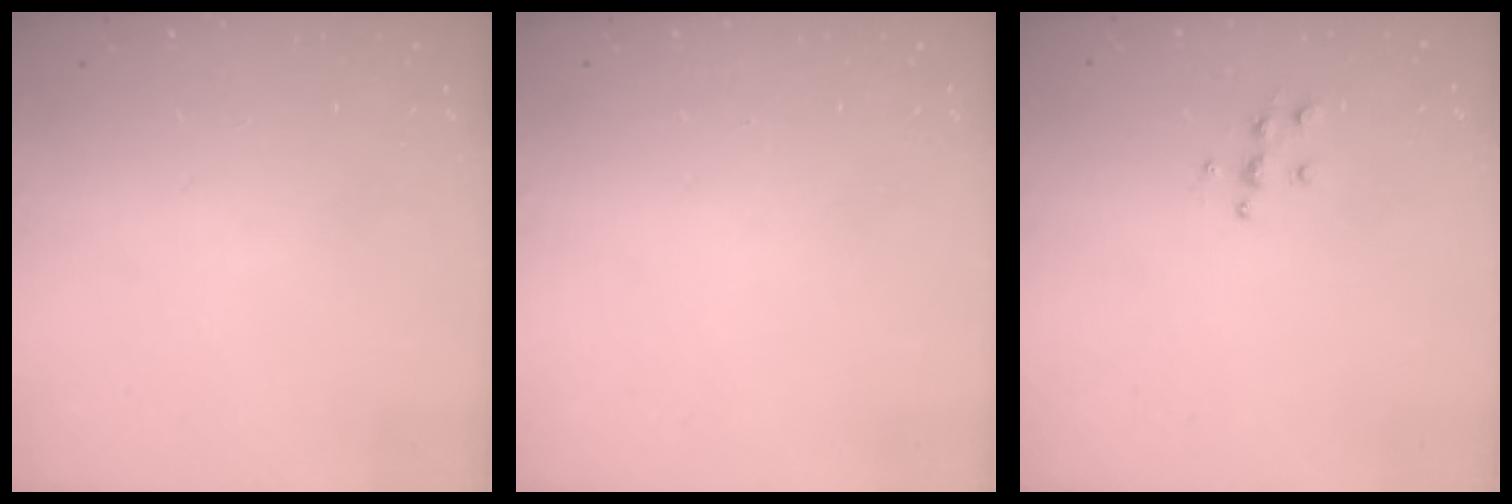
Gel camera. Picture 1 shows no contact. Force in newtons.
{"total": 0.0}
{"total": 5.3, "press": 5.2, "slide": 0.5}